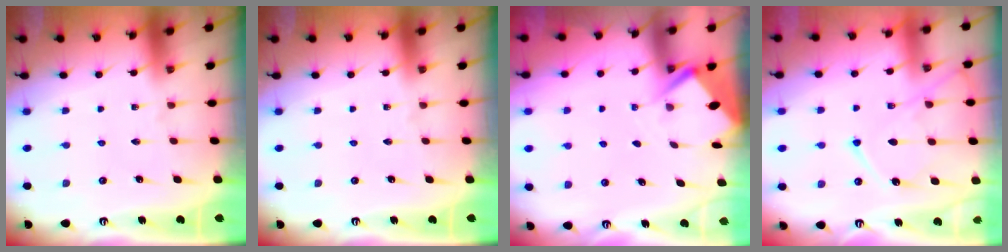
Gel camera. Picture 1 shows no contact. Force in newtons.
{"total": 0.0}
{"total": 2.7, "press": 2.7, "slide": 0.4}
{"total": 11.4, "press": 11.4, "slide": 1.3}